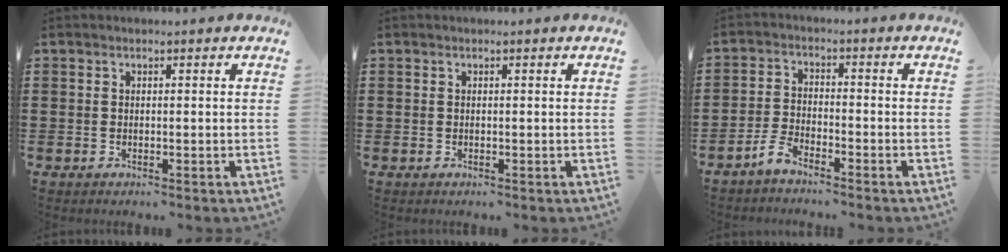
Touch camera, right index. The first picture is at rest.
{"total": 0.0}
{"total": 3.2, "force": [-3.0, 0.4, 1.2], "torque": [-0.035, 0.004, -0.064]}